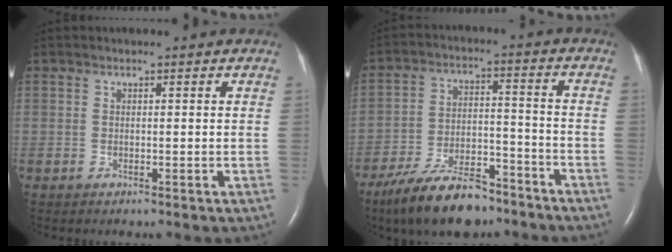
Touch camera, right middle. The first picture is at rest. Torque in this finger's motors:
{"motor_torque": [0.66, -0.69, 0.27, 0.16]}